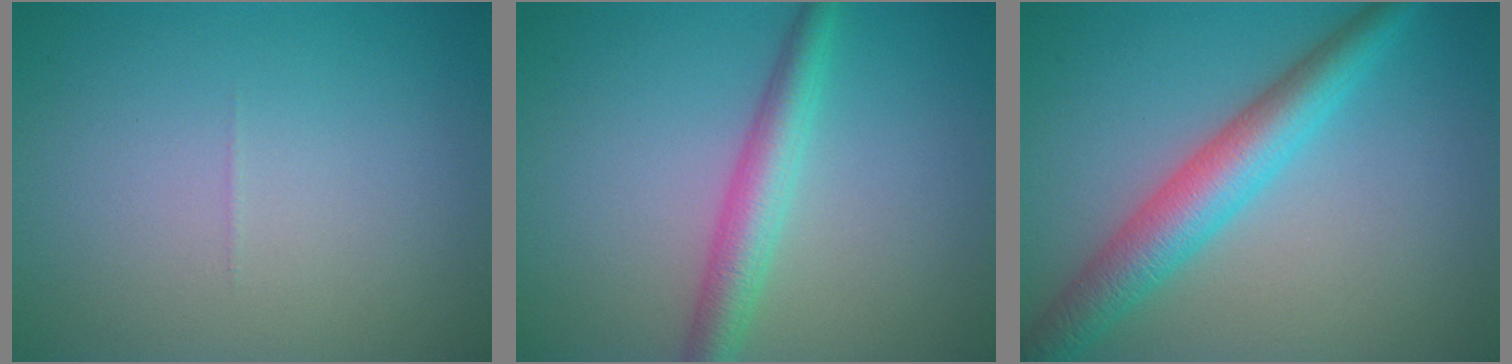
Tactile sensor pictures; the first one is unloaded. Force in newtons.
{"total": 3.6, "press": 3.6, "slide": 0.1}
{"total": 5.6, "press": 5.6, "slide": 0.2}